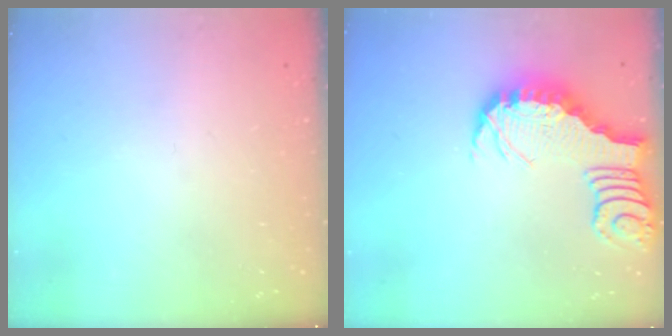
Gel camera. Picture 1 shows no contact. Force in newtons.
{"total": 3.0, "press": 2.9, "slide": 0.6}